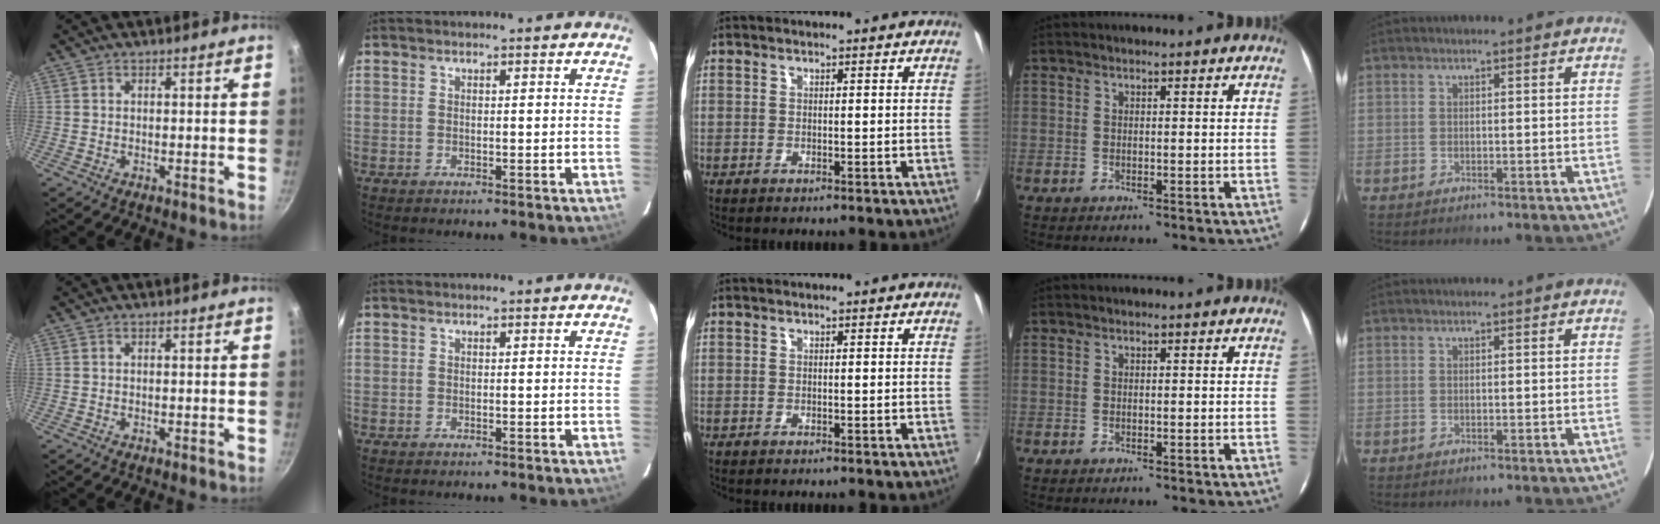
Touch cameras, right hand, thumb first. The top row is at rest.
{}